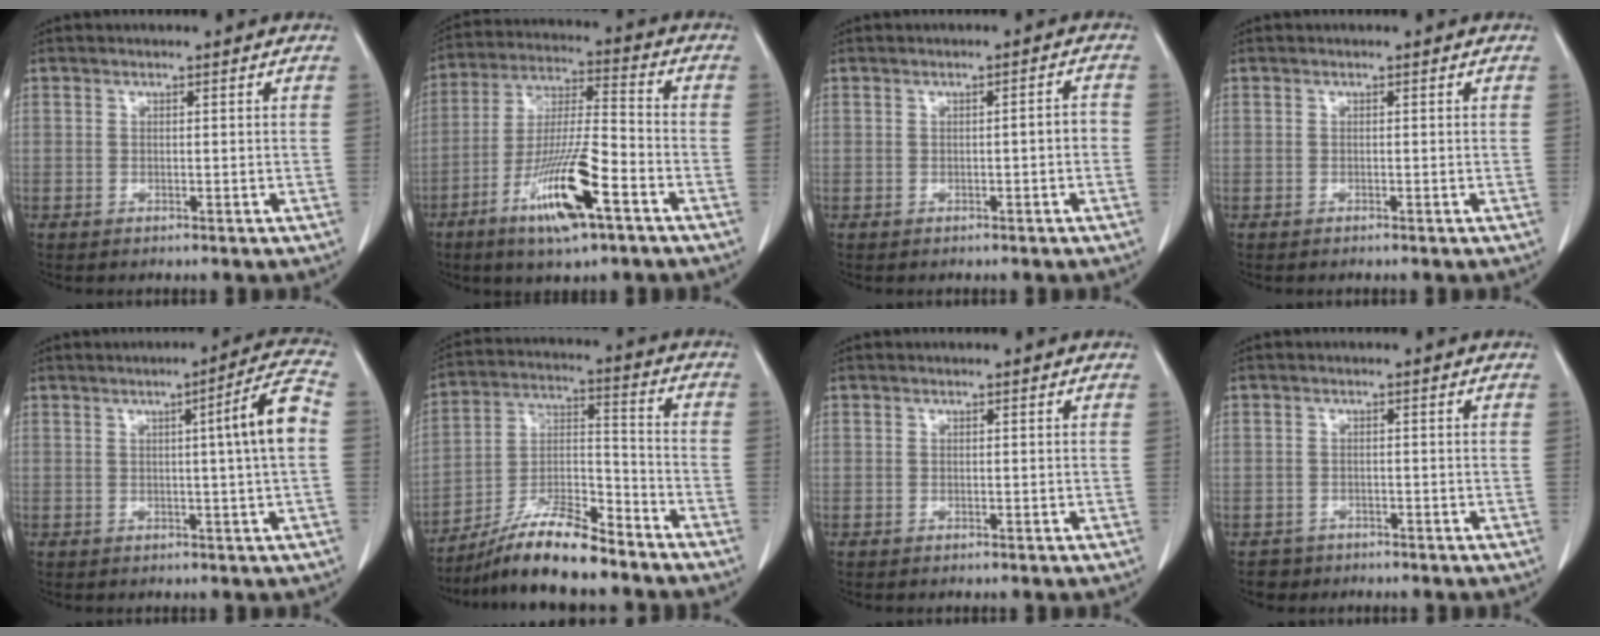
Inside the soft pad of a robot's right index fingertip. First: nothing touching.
{"total": 14.3, "force": [-7.2, 1.9, 12.2], "torque": [-0.236, -0.016, -0.128]}
{"total": 1.7, "force": [-0.5, 0.3, 1.6], "torque": [-0.020, 0.003, -0.007]}
{"total": 0.0}
{"total": 7.4, "force": [0.5, -1.0, 7.3], "torque": [-0.104, 0.005, 0.007]}
{"total": 12.8, "force": [-10.7, 1.9, 6.8], "torque": [-0.126, 0.005, -0.193]}
{"total": 0.0}
{"total": 1.1, "force": [-0.7, 0.8, 0.0], "torque": [-0.011, 0.001, -0.011]}